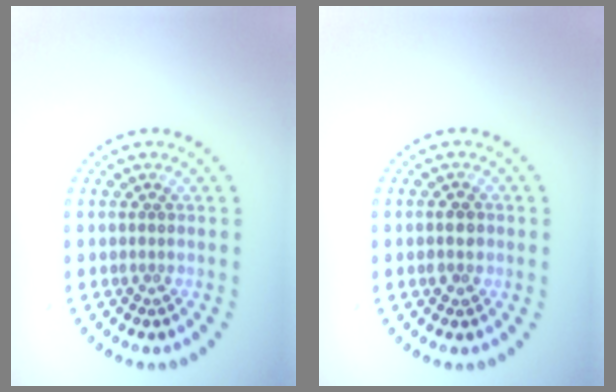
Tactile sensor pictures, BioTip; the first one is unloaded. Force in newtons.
{"total": 1.6, "press": 1.5, "slide": 0.5}